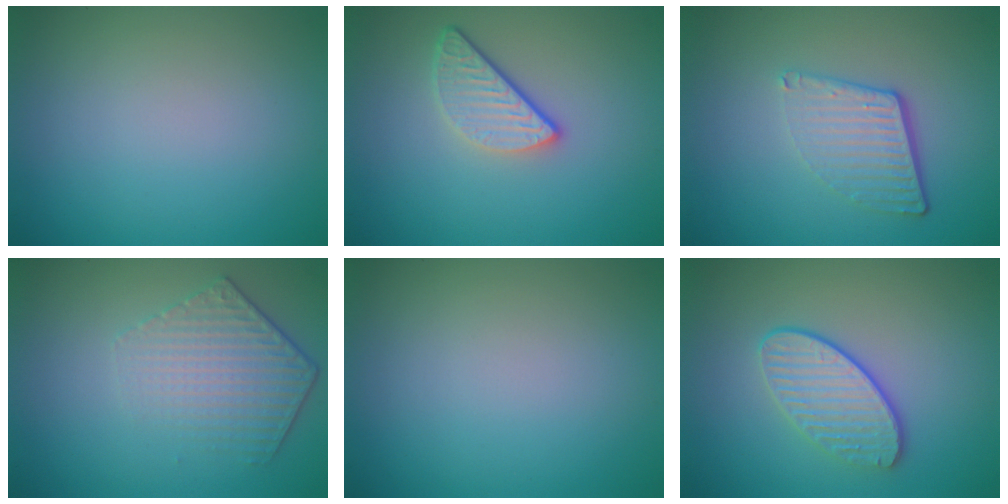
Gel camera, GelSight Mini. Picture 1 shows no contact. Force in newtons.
{"total": 3.2, "press": 2.6, "slide": 1.9}
{"total": 4.3, "press": 2.8, "slide": 3.3}
{"total": 4.3, "press": 3.2, "slide": 2.9}
{"total": 0.0}
{"total": 3.5, "press": 3.3, "slide": 1.3}